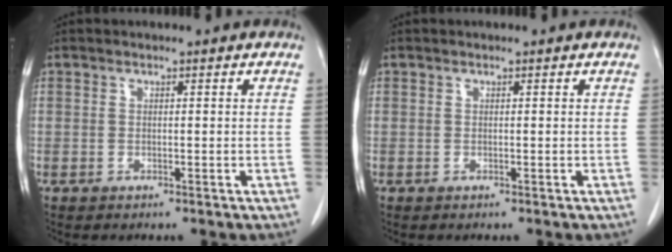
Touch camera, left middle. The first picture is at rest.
{"total": 0.0}